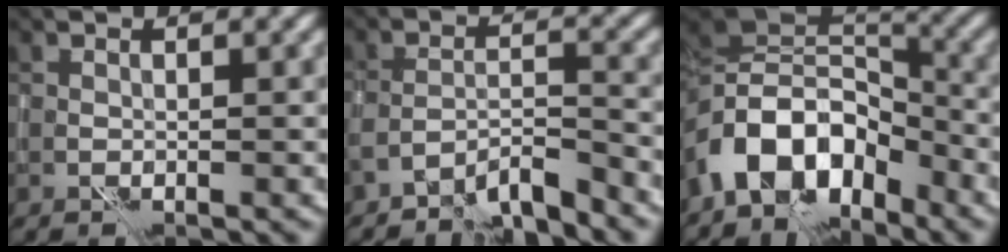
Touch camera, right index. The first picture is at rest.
{"total": 4.2, "force": [-3.7, 0.7, 1.9], "torque": [-0.031, 0.008, -0.075]}
{"total": 10.3, "force": [-4.8, 6.3, 6.5], "torque": [-0.110, 0.016, -0.100]}